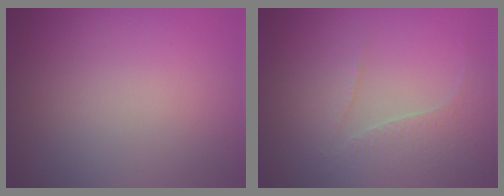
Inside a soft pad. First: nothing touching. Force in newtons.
{"total": 4.2, "press": 3.0, "slide": 2.9}